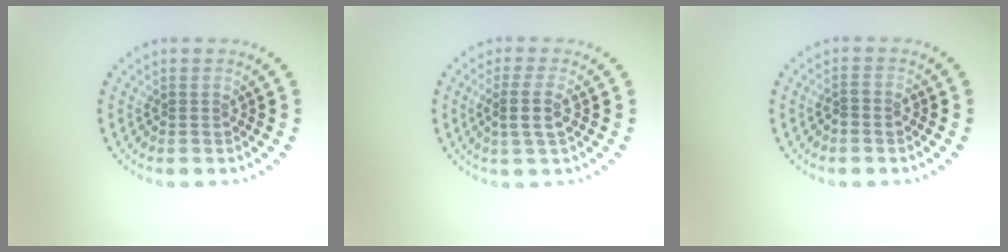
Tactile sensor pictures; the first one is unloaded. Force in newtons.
{"total": 2.6, "press": 2.2, "slide": 1.3}
{"total": 0.8, "press": 0.7, "slide": 0.5}